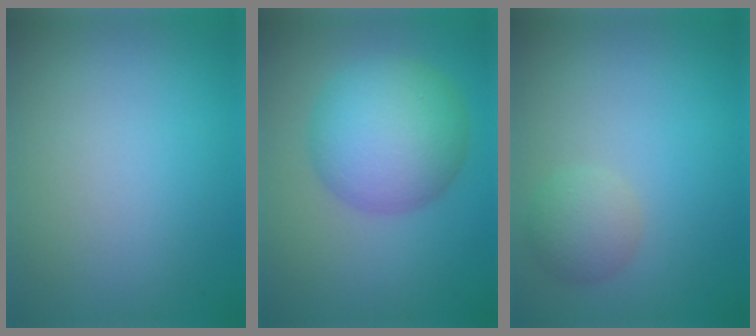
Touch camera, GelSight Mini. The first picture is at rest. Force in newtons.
{"total": 8.1, "press": 8.1, "slide": 0.3}
{"total": 2.3, "press": 2.3, "slide": 0.2}